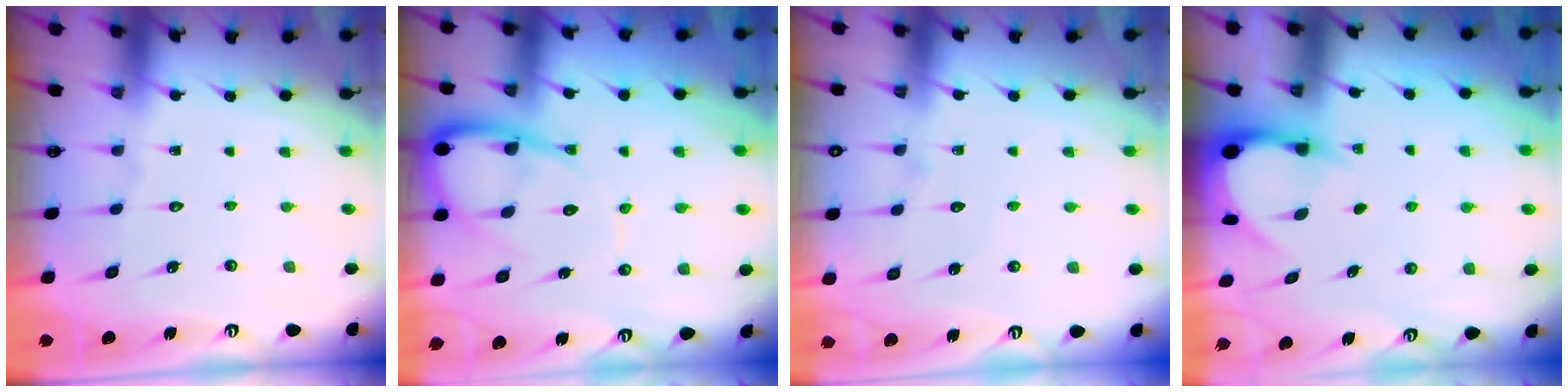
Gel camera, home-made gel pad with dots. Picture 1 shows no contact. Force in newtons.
{"total": 11.4, "press": 11.4, "slide": 1.0}
{"total": 4.3, "press": 4.3, "slide": 0.4}
{"total": 3.5, "press": 3.5, "slide": 0.2}